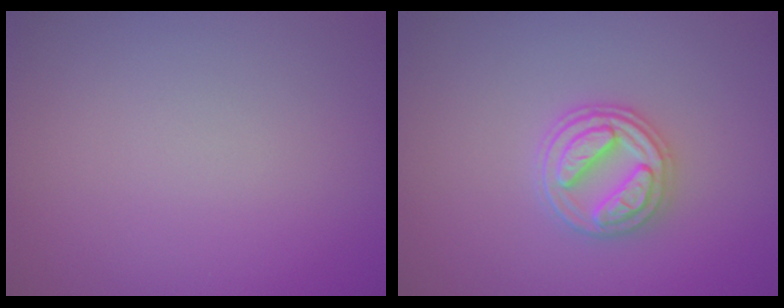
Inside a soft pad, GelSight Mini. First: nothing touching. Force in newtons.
{"total": 3.6, "press": 3.3, "slide": 1.4}